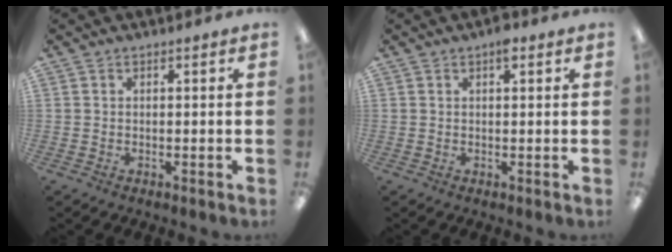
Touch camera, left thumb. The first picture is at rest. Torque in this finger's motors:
{"motor_torque": [0.14, -0.02, 0.17, -0.14, 0.06]}